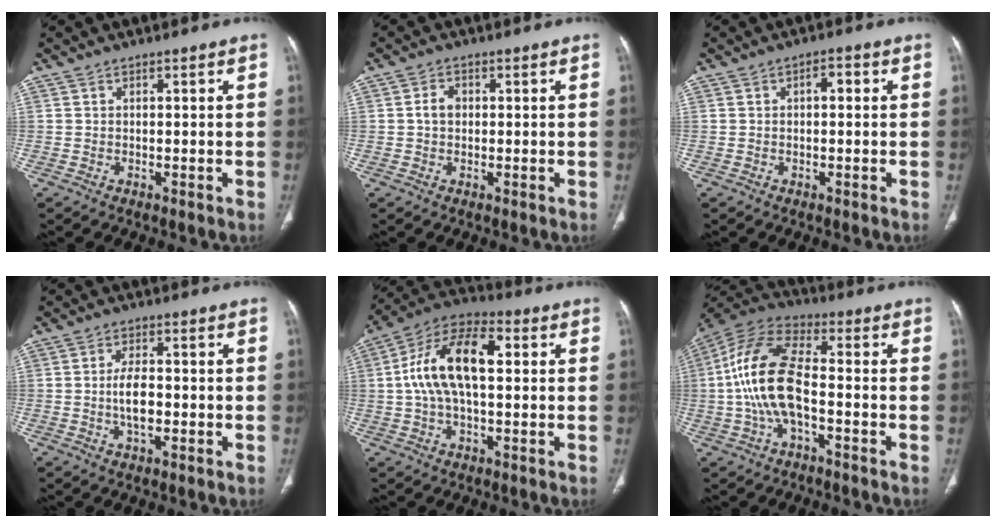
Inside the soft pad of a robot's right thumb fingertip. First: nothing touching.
{"total": 2.8, "force": [0.1, 2.1, 1.8], "torque": [-0.029, 0.009, 0.000]}
{"total": 2.3, "force": [0.3, 1.2, 2.0], "torque": [-0.022, 0.011, 0.000]}
{"total": 5.5, "force": [-0.8, 2.6, 4.8], "torque": [-0.087, 0.004, -0.016]}
{"total": 15.5, "force": [1.9, 7.9, 13.2], "torque": [-0.246, 0.035, 0.027]}
{"total": 15.1, "force": [-1.9, 6.9, 13.3], "torque": [-0.277, 0.037, -0.043]}